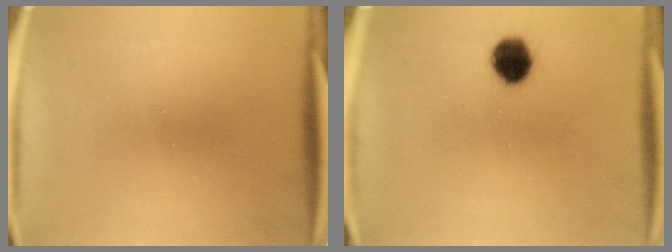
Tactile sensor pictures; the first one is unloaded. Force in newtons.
{"total": 6.9}